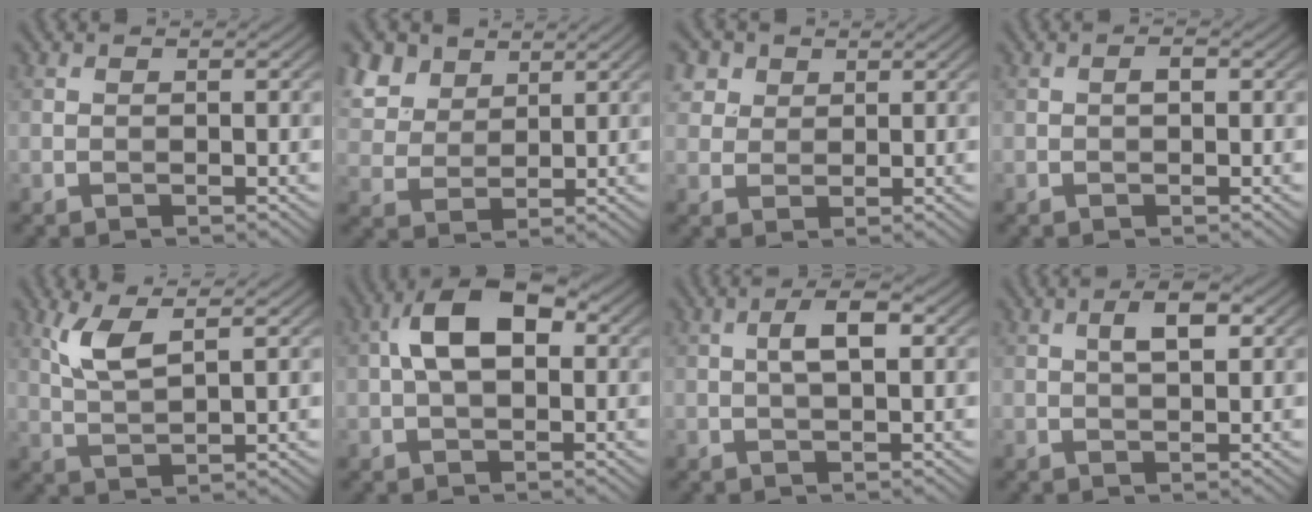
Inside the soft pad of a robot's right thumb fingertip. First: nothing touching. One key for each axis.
{"total": 7.5, "fx": 4.6, "fy": 4.7, "fz": 3.6, "tx": -0.120, "ty": 0.011, "tz": 0.092}
{"total": 5.0, "fx": 2.9, "fy": 3.5, "fz": 2.0, "tx": -0.067, "ty": 0.001, "tz": 0.064}
{"total": 0.9, "fx": 0.0, "fy": 0.4, "fz": 0.8, "tx": -0.011, "ty": 0.003, "tz": 0.000}
{"total": 4.9, "fx": 2.5, "fy": 1.2, "fz": 4.0, "tx": -0.102, "ty": 0.001, "tz": 0.054}
{"total": 7.8, "fx": 1.0, "fy": 4.3, "fz": 6.4, "tx": -0.119, "ty": 0.018, "tz": 0.009}
{"total": 3.6, "fx": 0.7, "fy": 1.1, "fz": 3.3, "tx": -0.062, "ty": 0.009, "tz": 0.009}
{"total": 3.3, "fx": 1.0, "fy": 1.2, "fz": 3.0, "tx": -0.051, "ty": 0.006, "tz": 0.015}